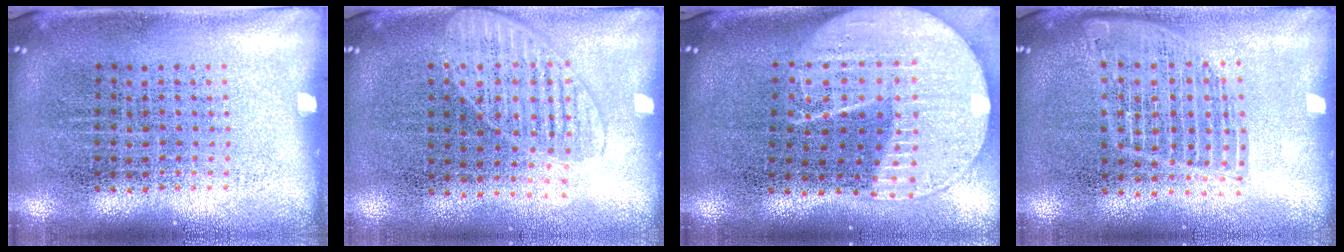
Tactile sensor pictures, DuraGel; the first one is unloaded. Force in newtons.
{"total": 1.3, "press": 1.2, "slide": 0.6}
{"total": 2.1, "press": 1.8, "slide": 1.1}
{"total": 1.4, "press": 1.2, "slide": 0.6}